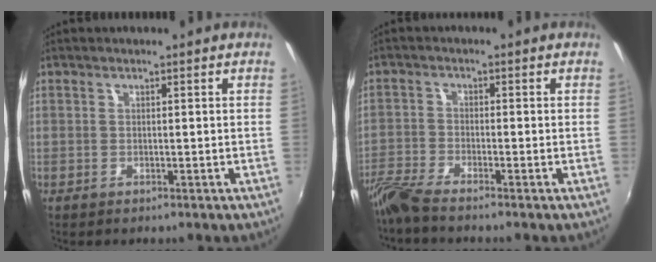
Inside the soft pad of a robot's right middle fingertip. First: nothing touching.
{"total": 5.3, "force": [-4.8, -0.1, 2.4], "torque": [-0.068, -0.016, -0.100]}